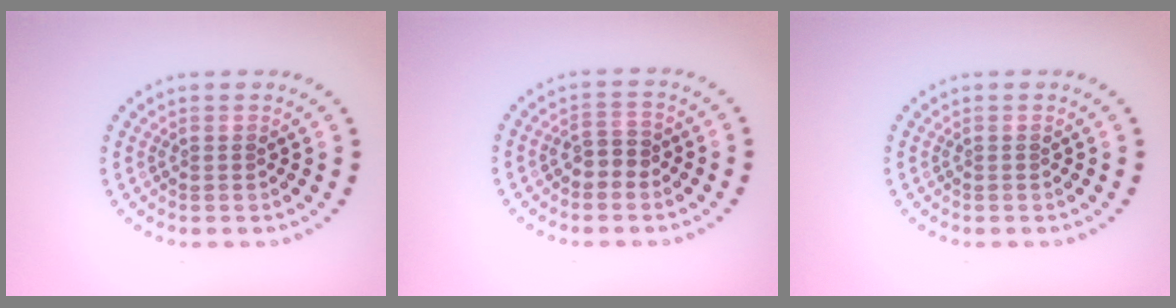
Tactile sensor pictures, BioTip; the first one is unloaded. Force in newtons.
{"total": 1.8, "press": 1.7, "slide": 0.8}
{"total": 0.0}